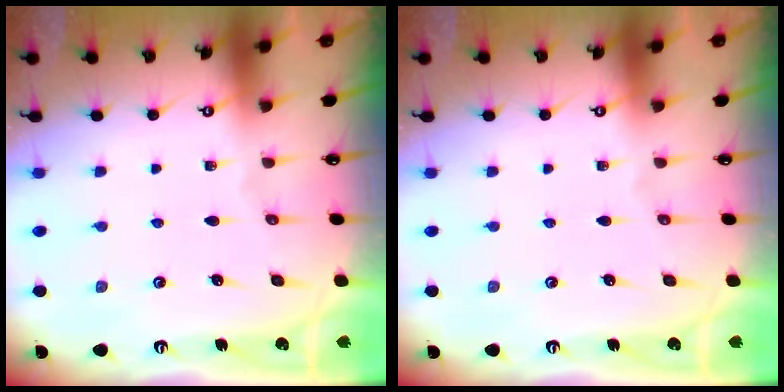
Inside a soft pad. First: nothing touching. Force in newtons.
{"total": 0.0}